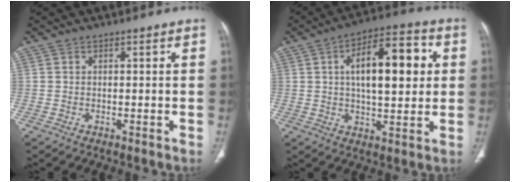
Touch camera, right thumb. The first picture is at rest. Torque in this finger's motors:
{"motor_torque": [-0.73, 1.67, 0.13, 0.16, 0.21]}